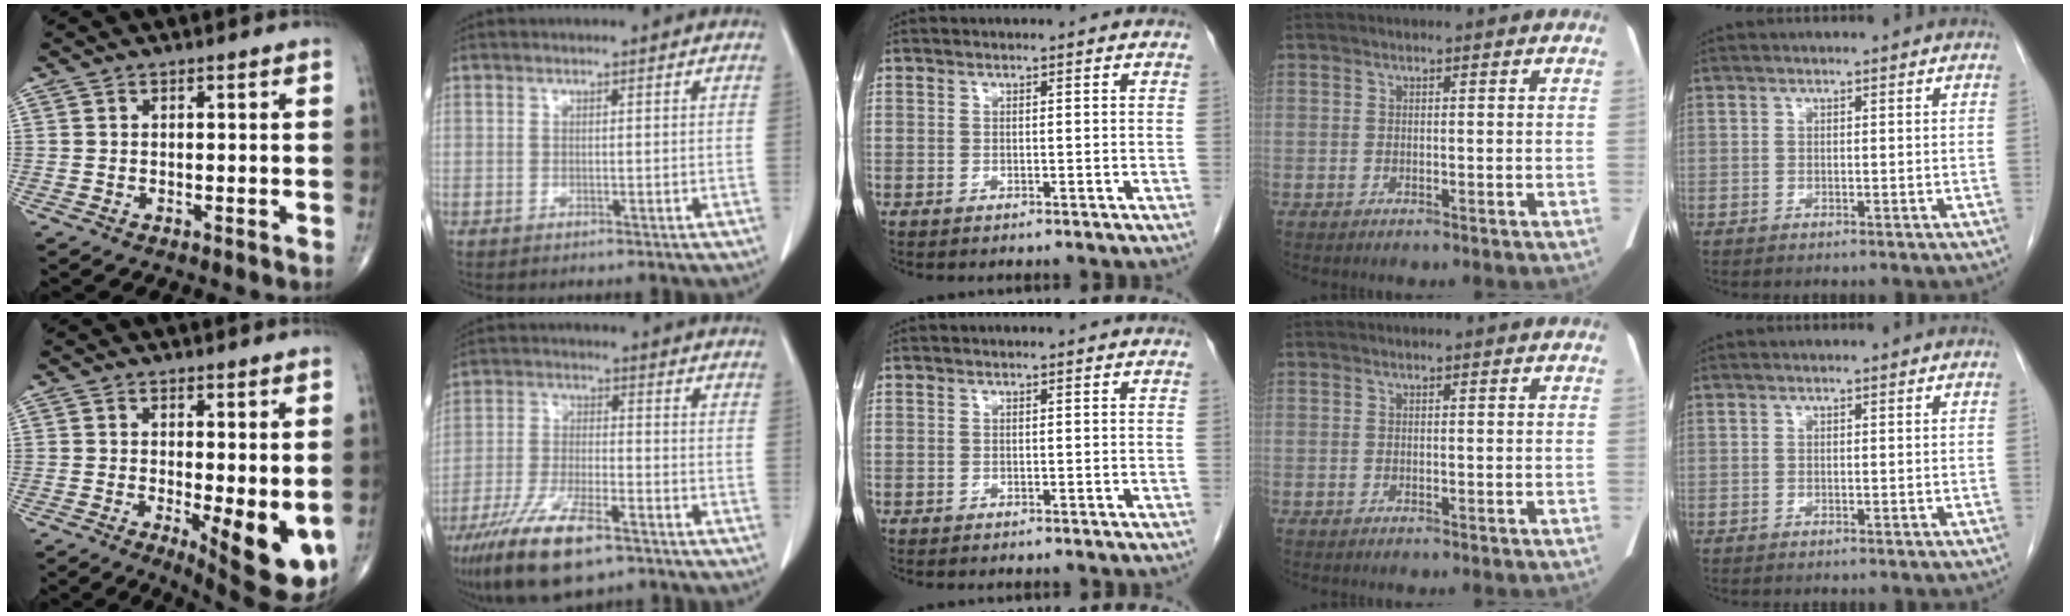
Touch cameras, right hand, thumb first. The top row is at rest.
{"thumb": {"total": 10.8, "force": [-2.0, 3.4, 10.0], "torque": [-0.131, -0.024, -0.017]}, "index": {"total": 13.6, "force": [-8.8, 3.9, 9.6], "torque": [-0.191, -0.021, -0.156]}}